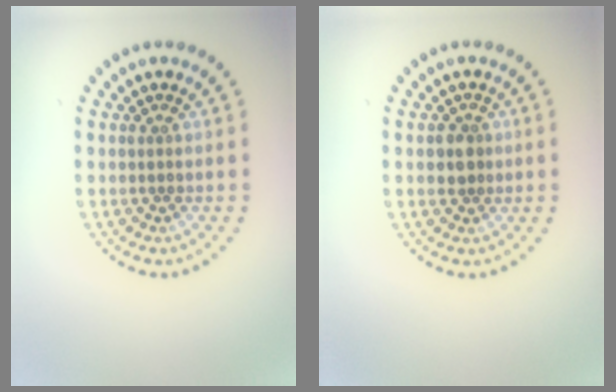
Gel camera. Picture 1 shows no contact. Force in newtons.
{"total": 1.8, "press": 1.6, "slide": 0.7}